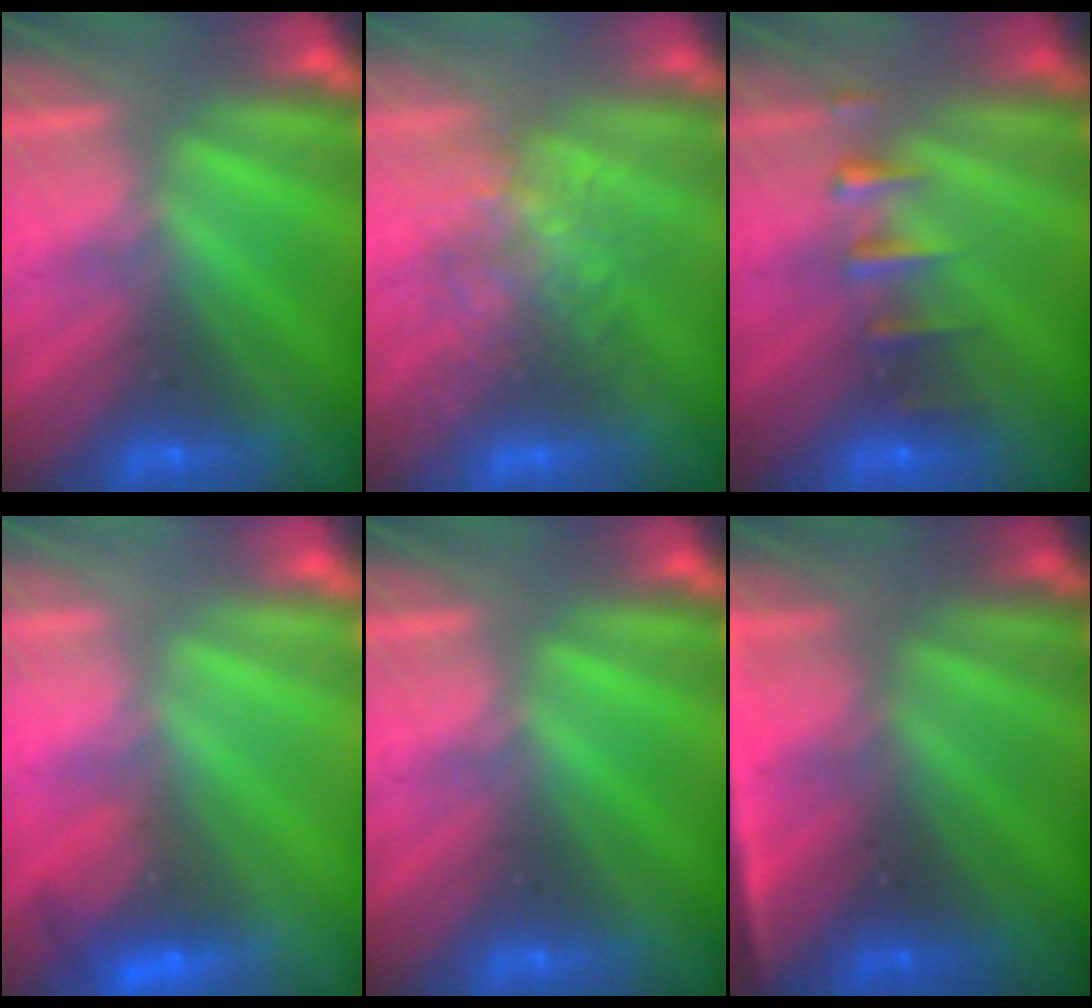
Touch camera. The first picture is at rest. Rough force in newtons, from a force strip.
{"total": 3.3}
{"total": 2.4}
{"total": 7.4}
{"total": 0.0}
{"total": 4.8}